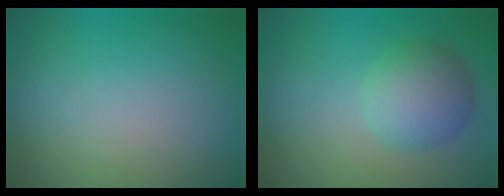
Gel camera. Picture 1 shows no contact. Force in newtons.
{"total": 4.4, "press": 4.4, "slide": 0.0}